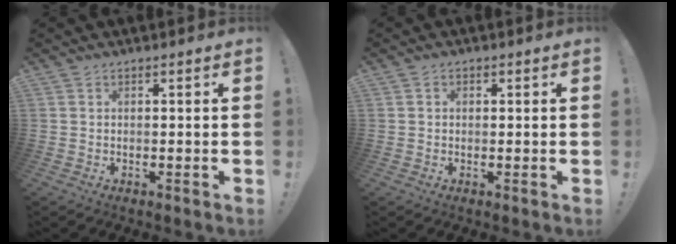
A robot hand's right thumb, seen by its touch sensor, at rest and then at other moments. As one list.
[{"total": 0.9, "force": [0.3, 0.8, 0.3], "torque": [0.003, -0.001, 0.003]}]